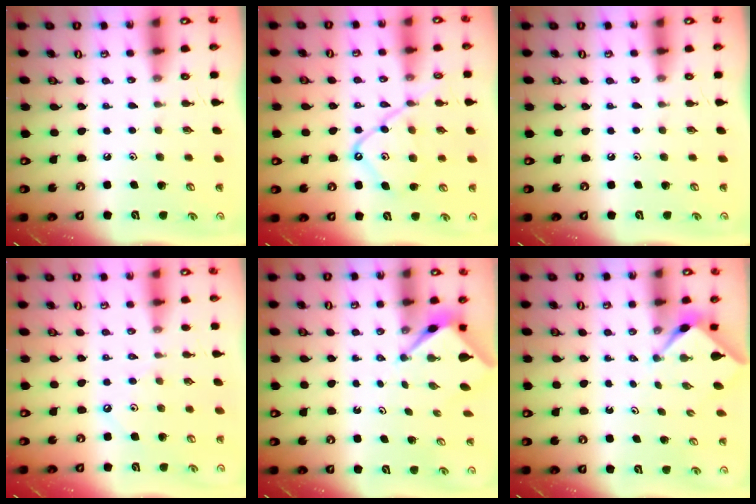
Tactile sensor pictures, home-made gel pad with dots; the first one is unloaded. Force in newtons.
{"total": 14.0, "press": 14.0, "slide": 1.4}
{"total": 0.0}
{"total": 1.0, "press": 0.9, "slide": 0.3}
{"total": 2.6, "press": 2.6, "slide": 0.1}
{"total": 2.4, "press": 2.4, "slide": 0.1}